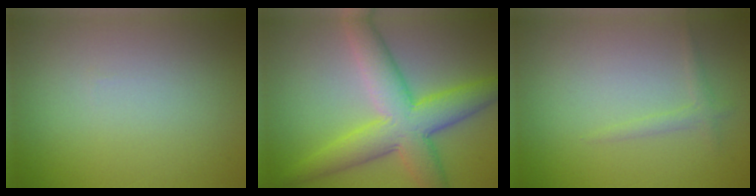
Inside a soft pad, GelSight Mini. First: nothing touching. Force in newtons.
{"total": 8.2, "press": 8.2, "slide": 0.1}
{"total": 1.1, "press": 1.1, "slide": 0.1}